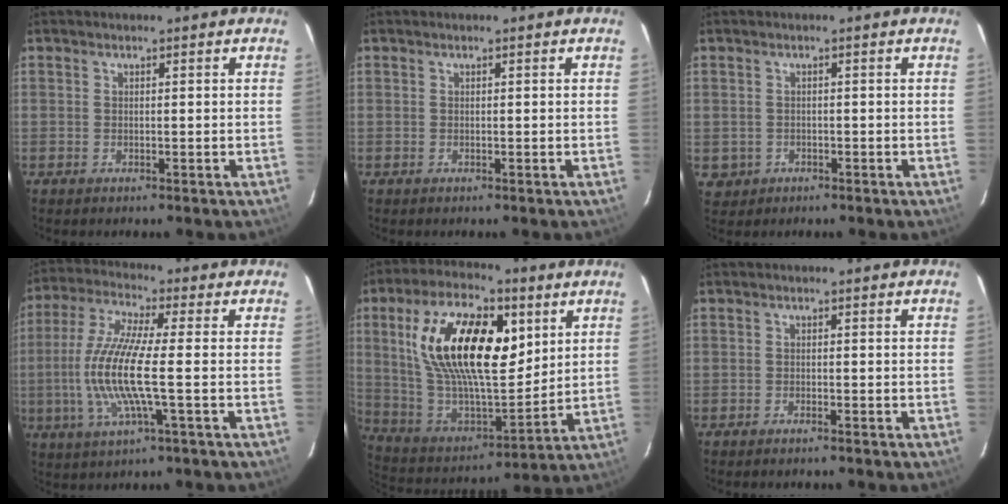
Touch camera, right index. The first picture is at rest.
{"total": 0.0}
{"total": 3.1, "force": [-0.7, 2.9, 0.5], "torque": [-0.017, 0.000, -0.003]}
{"total": 12.9, "force": [-1.9, 1.0, 12.7], "torque": [-0.260, -0.003, -0.038]}
{"total": 24.8, "force": [7.7, 11.6, 20.5], "torque": [-0.396, 0.014, 0.145]}
{"total": 1.2, "force": [-1.1, 0.2, 0.4], "torque": [-0.015, 0.001, -0.024]}